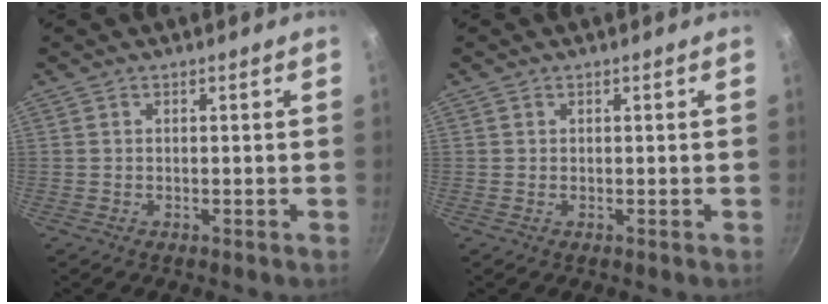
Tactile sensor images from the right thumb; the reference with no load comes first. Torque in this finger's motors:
{"motor_torque": [-0.04, -0.26, -0.27, 0.08, 0.00]}